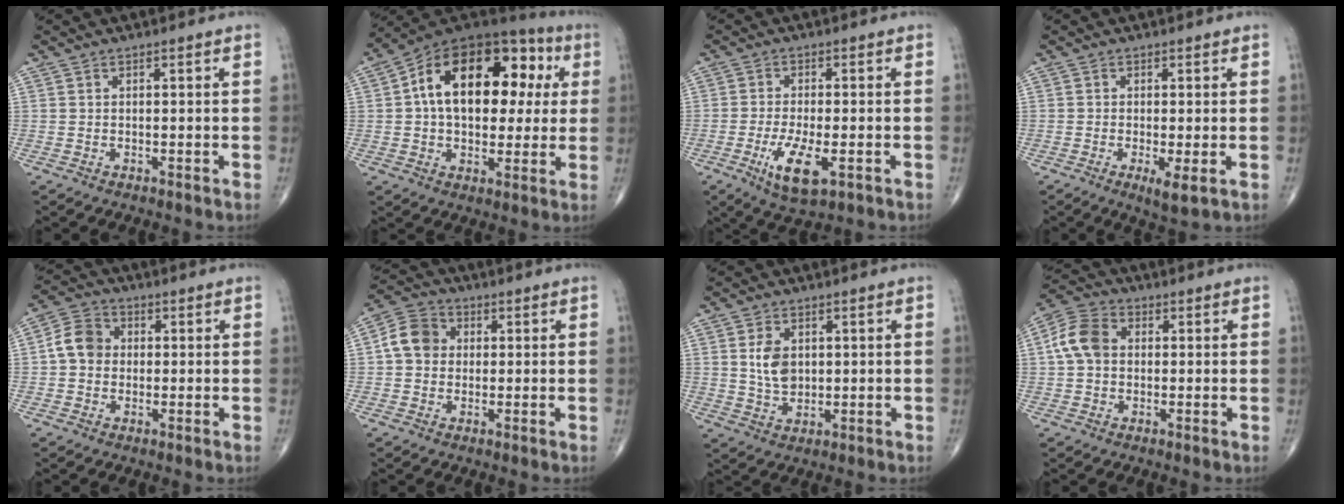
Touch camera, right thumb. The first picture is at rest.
{"total": 23.7, "force": [4.3, 14.0, 18.6], "torque": [-0.260, 0.037, 0.057]}
{"total": 8.4, "force": [-3.0, 2.9, 7.2], "torque": [-0.137, -0.011, -0.048]}
{"total": 3.7, "force": [-1.0, 0.8, 3.4], "torque": [-0.066, -0.014, -0.018]}
{"total": 6.4, "force": [0.0, 5.4, 3.4], "torque": [-0.050, 0.018, -0.010]}
{"total": 7.0, "force": [0.6, 6.0, 3.7], "torque": [-0.057, 0.017, 0.001]}
{"total": 6.0, "force": [1.2, 4.1, 4.2], "torque": [-0.062, -0.009, 0.027]}
{"total": 7.8, "force": [0.7, 5.9, 5.1], "torque": [-0.097, 0.022, 0.004]}